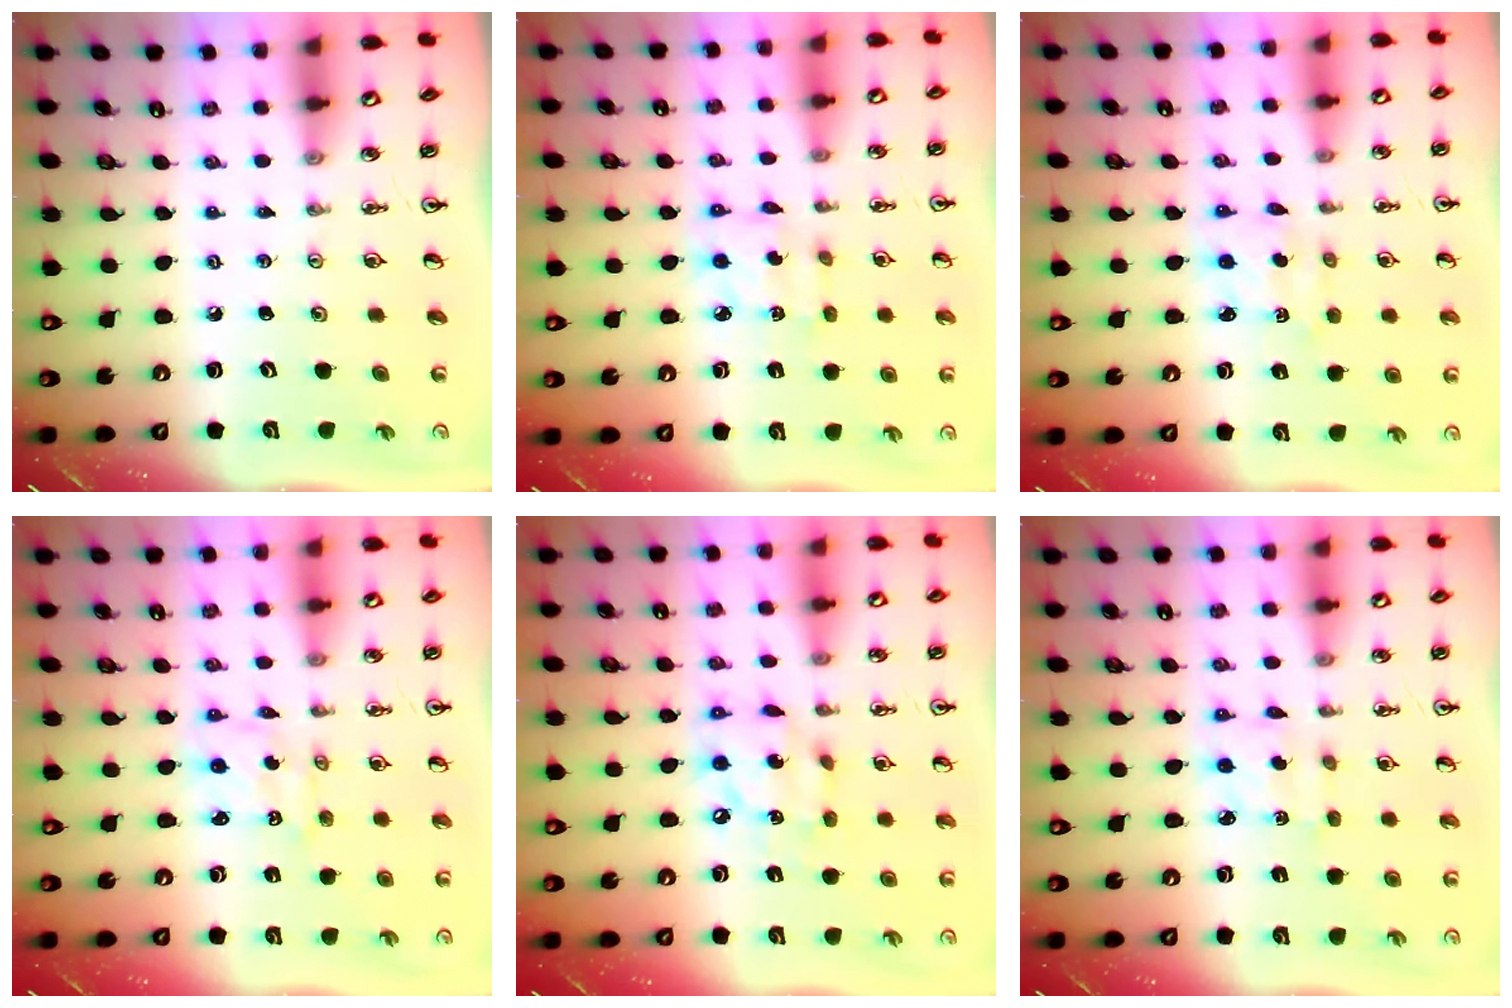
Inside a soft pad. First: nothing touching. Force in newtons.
{"total": 4.4, "press": 4.4, "slide": 0.2}
{"total": 2.3, "press": 2.3, "slide": 0.2}
{"total": 1.2, "press": 1.2, "slide": 0.1}
{"total": 9.5, "press": 9.4, "slide": 0.9}
{"total": 2.0, "press": 2.0, "slide": 0.2}